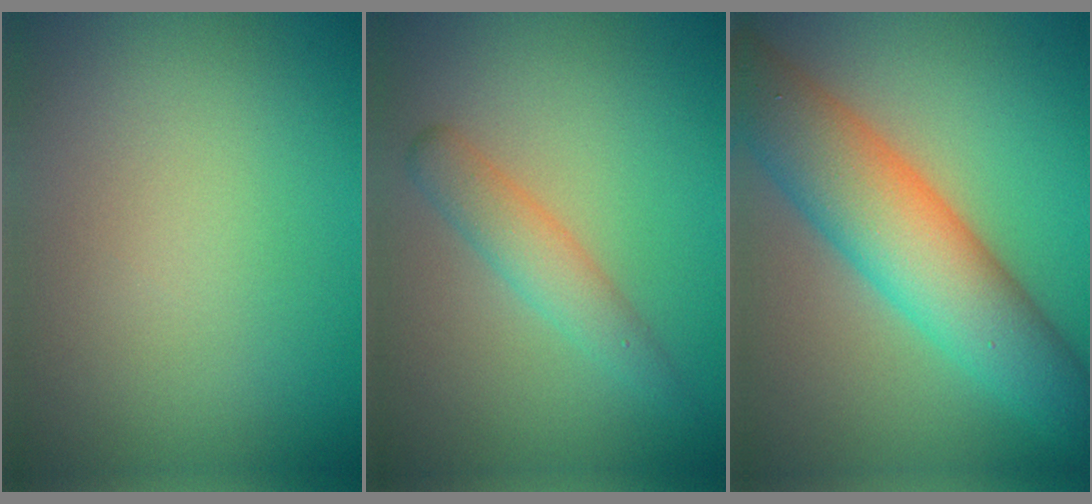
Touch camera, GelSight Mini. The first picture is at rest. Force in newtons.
{"total": 2.5, "press": 2.5, "slide": 0.1}
{"total": 8.9, "press": 8.9, "slide": 0.2}